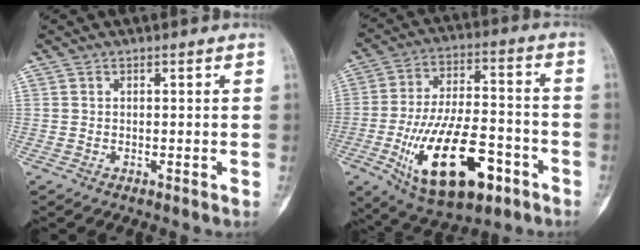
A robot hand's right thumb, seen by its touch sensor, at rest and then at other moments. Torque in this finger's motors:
{"motor_torque": [0.88, 1.02, 2.00, -0.78, 0.22]}